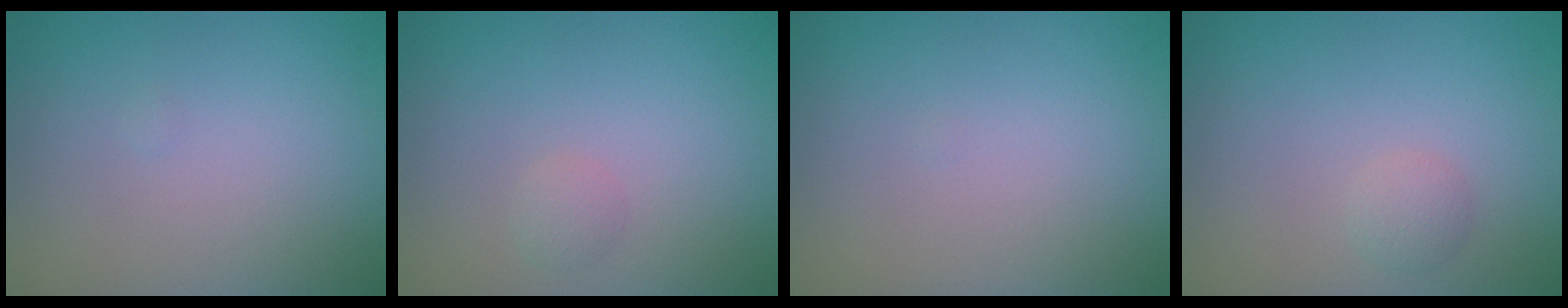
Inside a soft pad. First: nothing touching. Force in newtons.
{"total": 1.0, "press": 1.0, "slide": 0.1}
{"total": 0.0}
{"total": 1.2, "press": 1.2, "slide": 0.1}